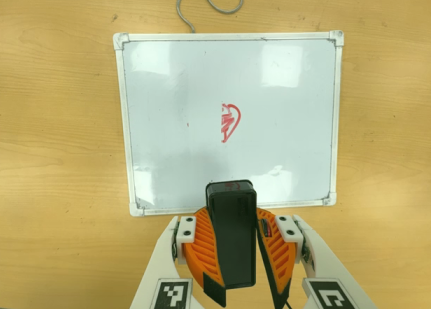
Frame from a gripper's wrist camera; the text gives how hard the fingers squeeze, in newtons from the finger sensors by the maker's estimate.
{"total": 12.4, "left": 11.8, "right": 13.1}